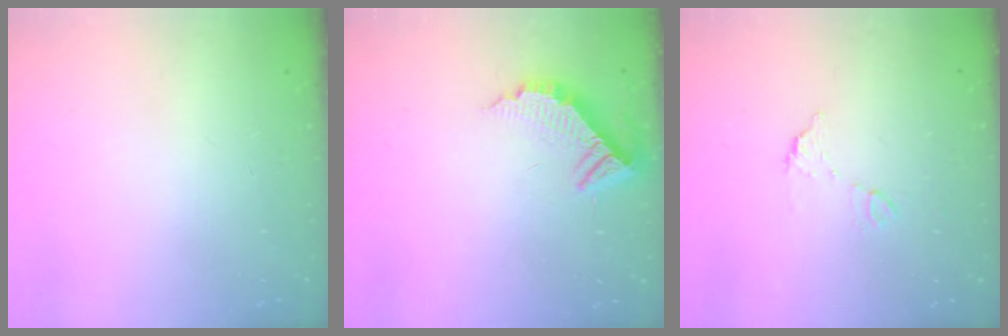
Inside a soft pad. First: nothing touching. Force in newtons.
{"total": 10.4, "press": 10.4, "slide": 0.6}
{"total": 5.8, "press": 5.8, "slide": 0.3}